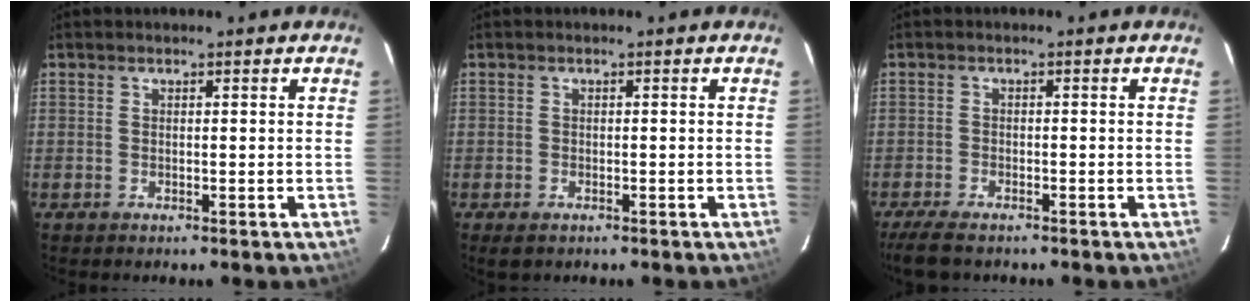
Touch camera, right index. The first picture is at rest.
{"total": 1.9, "force": [-1.2, 1.2, 0.9], "torque": [-0.017, -0.003, -0.018]}
{"total": 5.7, "force": [-4.6, 1.7, 2.8], "torque": [-0.075, -0.017, -0.086]}